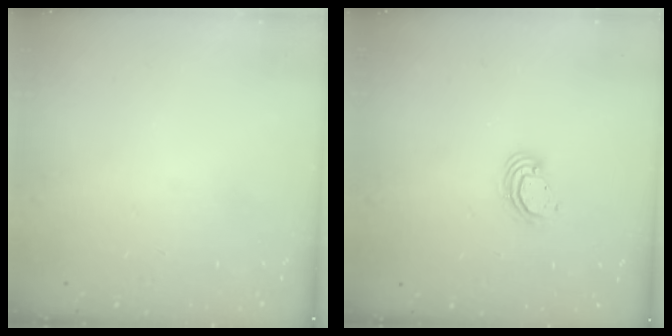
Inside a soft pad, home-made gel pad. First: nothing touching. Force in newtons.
{"total": 4.1, "press": 4.1, "slide": 0.3}